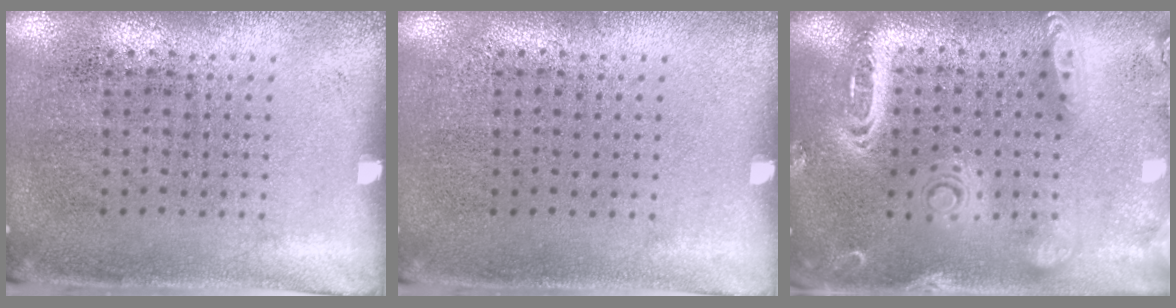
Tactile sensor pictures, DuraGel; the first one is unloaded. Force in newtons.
{"total": 0.0}
{"total": 2.6, "press": 2.3, "slide": 1.2}